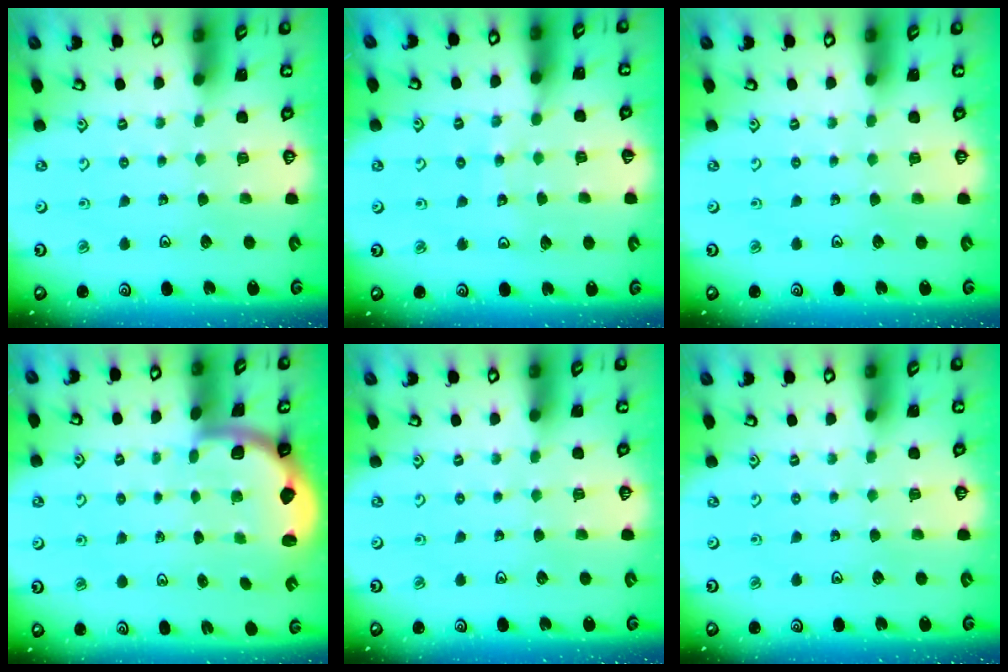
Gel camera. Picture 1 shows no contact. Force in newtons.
{"total": 7.8, "press": 7.8, "slide": 0.9}
{"total": 0.0}
{"total": 1.9, "press": 1.8, "slide": 0.5}
{"total": 0.0}
{"total": 0.0}